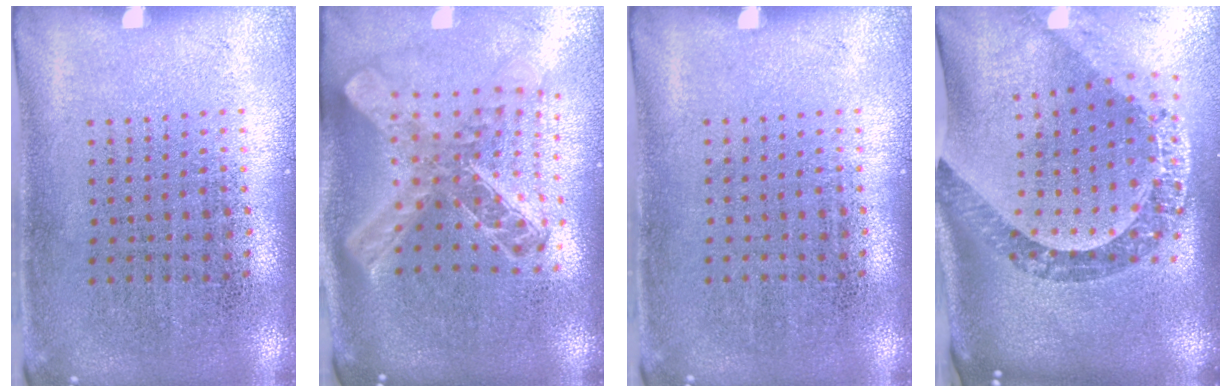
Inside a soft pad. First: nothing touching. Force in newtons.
{"total": 2.5, "press": 2.0, "slide": 1.6}
{"total": 0.0}
{"total": 2.8, "press": 2.1, "slide": 1.8}